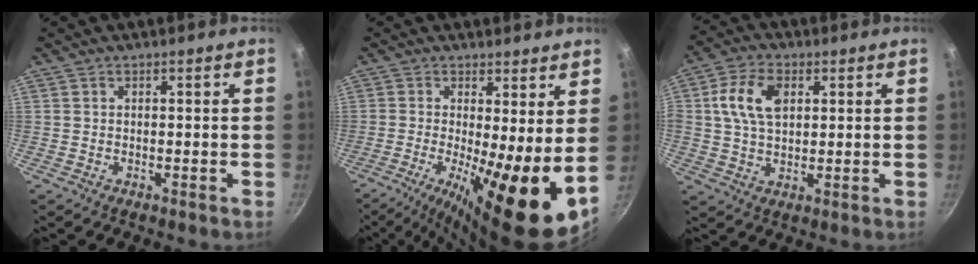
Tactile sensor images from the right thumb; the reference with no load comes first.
{"total": 13.7, "force": [-1.3, 2.9, 13.3], "torque": [-0.211, -0.015, -0.025]}
{"total": 9.7, "force": [2.4, 6.0, 7.1], "torque": [-0.127, 0.008, 0.038]}